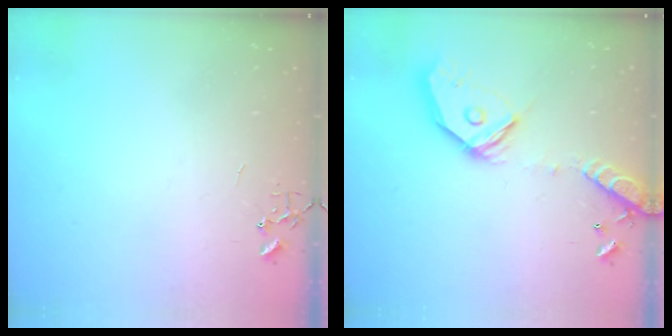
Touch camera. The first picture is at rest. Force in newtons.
{"total": 18.4, "press": 18.2, "slide": 3.1}